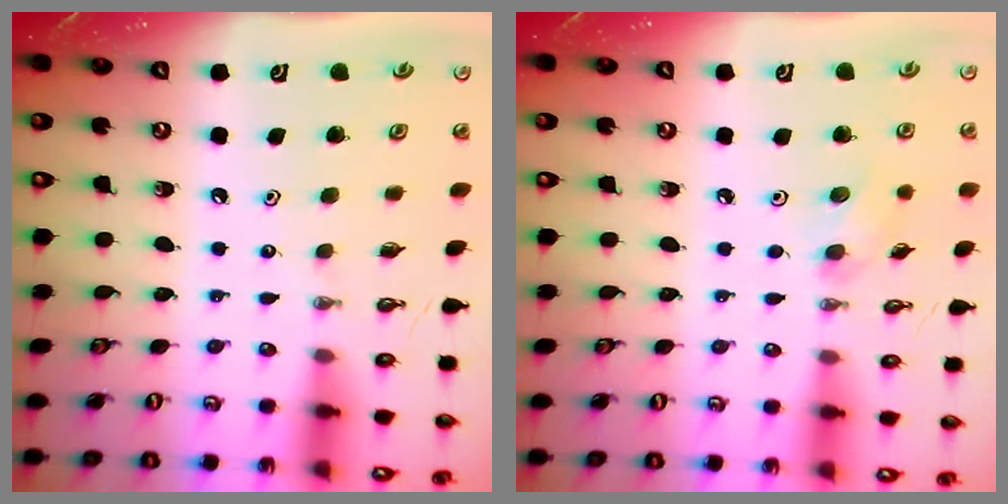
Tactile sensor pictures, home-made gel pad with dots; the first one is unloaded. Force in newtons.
{"total": 6.6, "press": 6.0, "slide": 2.7}